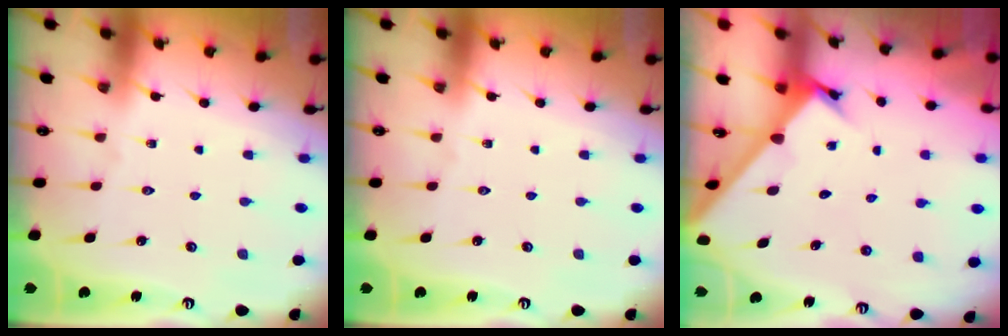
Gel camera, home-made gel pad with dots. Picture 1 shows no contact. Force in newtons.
{"total": 0.0}
{"total": 2.0, "press": 2.0, "slide": 0.2}